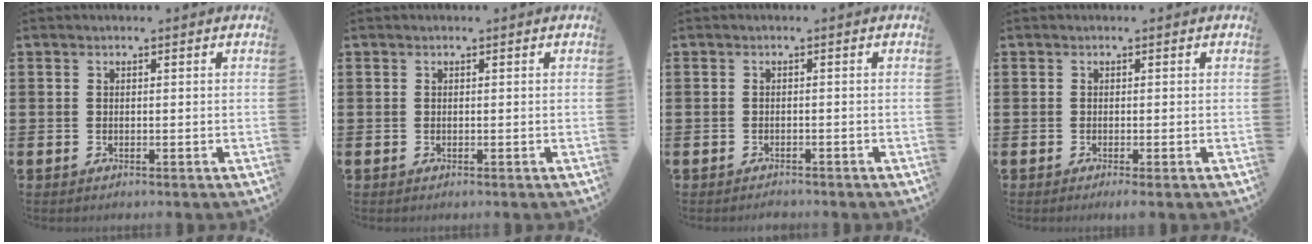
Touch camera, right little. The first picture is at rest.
{"total": 0.0}
{"total": 0.8, "force": [-0.8, 0.1, 0.0], "torque": [-0.004, 0.000, -0.018]}
{"total": 0.8, "force": [-0.3, 0.0, 0.7], "torque": [-0.012, -0.002, -0.005]}